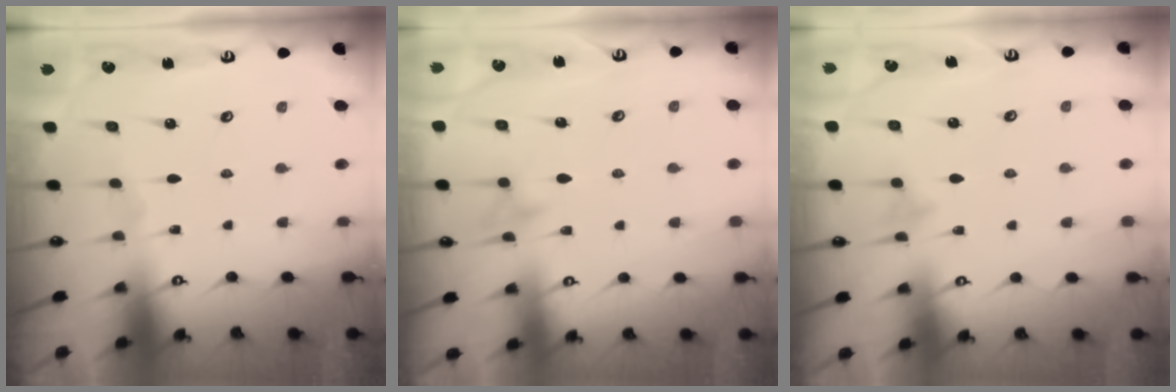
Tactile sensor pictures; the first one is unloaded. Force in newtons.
{"total": 8.8, "press": 8.8, "slide": 0.7}
{"total": 5.6, "press": 5.6, "slide": 0.7}